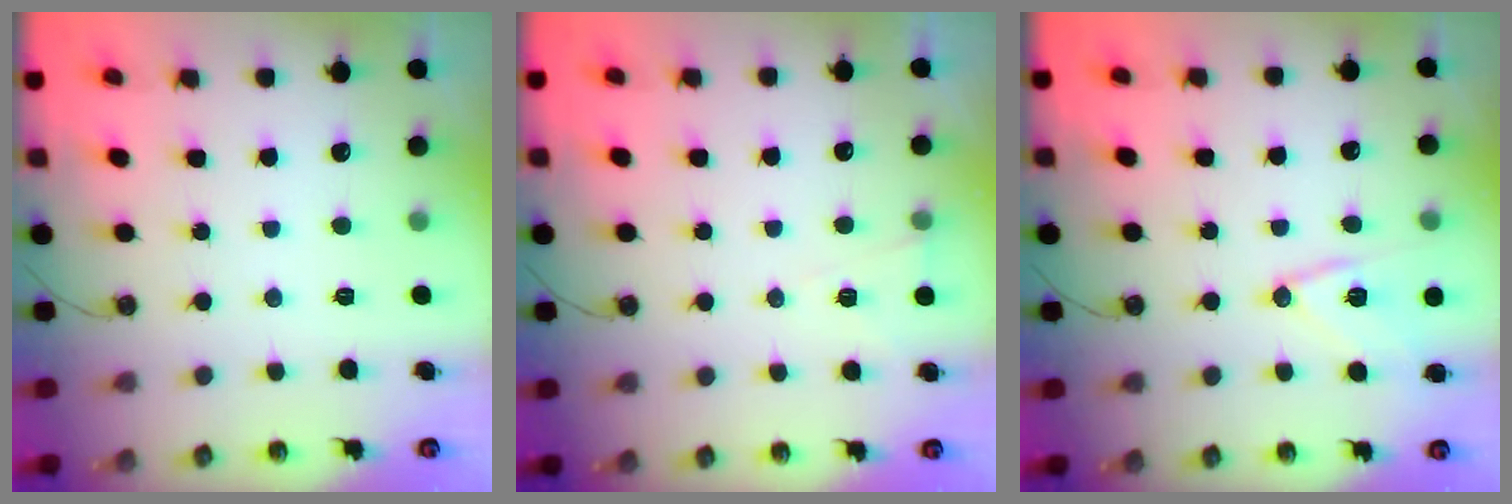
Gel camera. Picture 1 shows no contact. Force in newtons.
{"total": 4.8, "press": 2.5, "slide": 4.1}
{"total": 10.5, "press": 10.5, "slide": 0.8}